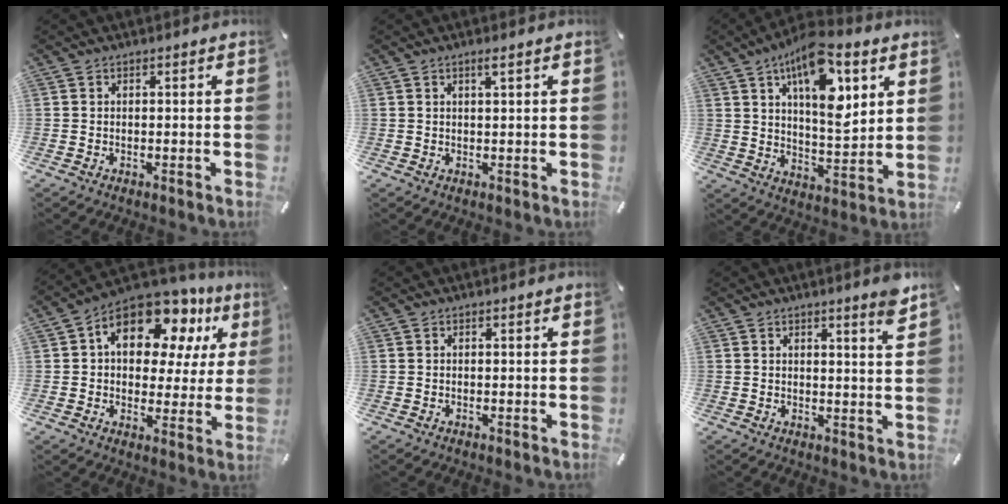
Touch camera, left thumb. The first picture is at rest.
{"total": 1.3, "force": [0.9, 0.1, 1.0], "torque": [-0.022, -0.001, 0.015]}
{"total": 15.7, "force": [8.5, 7.0, 11.2], "torque": [-0.183, -0.036, 0.140]}
{"total": 16.5, "force": [8.1, 10.0, 10.4], "torque": [-0.156, -0.040, 0.140]}
{"total": 0.0}
{"total": 3.9, "force": [2.9, -0.3, 2.6], "torque": [-0.041, -0.019, 0.046]}